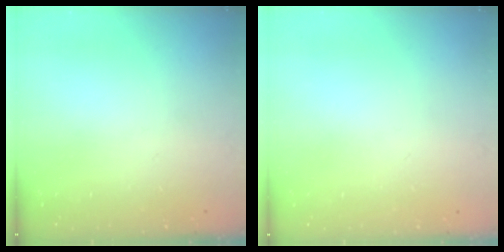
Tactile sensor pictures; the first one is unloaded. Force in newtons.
{"total": 0.8, "press": 0.8, "slide": 0.0}